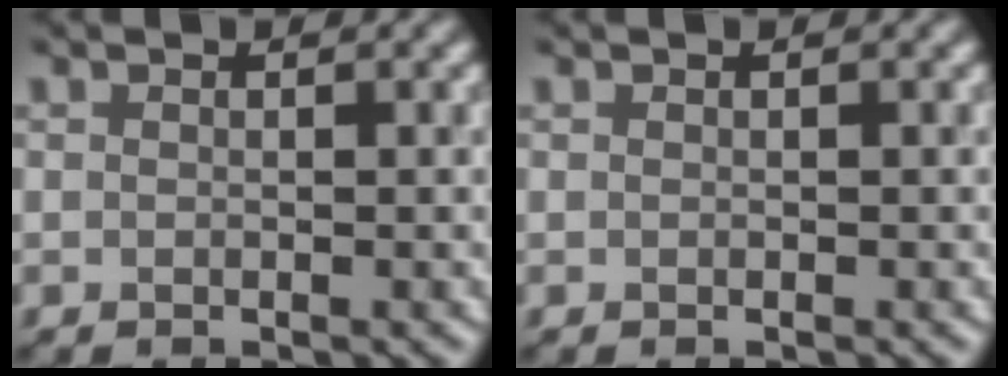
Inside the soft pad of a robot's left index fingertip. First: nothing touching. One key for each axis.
{"total": 0.0}